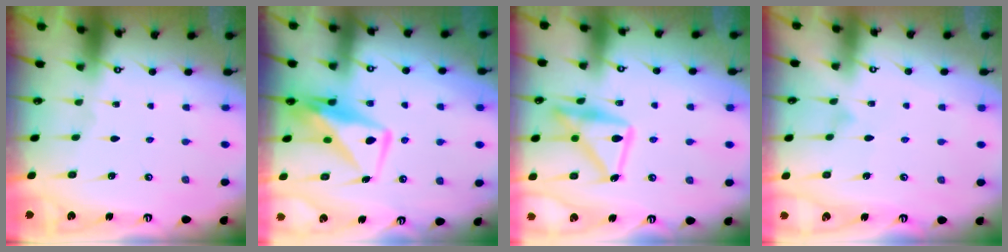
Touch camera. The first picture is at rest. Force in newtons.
{"total": 10.9, "press": 10.9, "slide": 1.0}
{"total": 17.3, "press": 17.2, "slide": 1.2}
{"total": 4.4, "press": 4.4, "slide": 0.3}